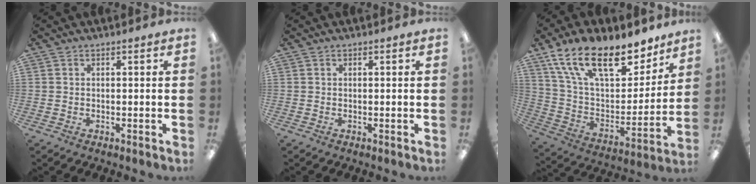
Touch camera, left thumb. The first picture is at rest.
{"total": 0.0}
{"total": 22.2, "force": [15.1, 9.7, 13.1], "torque": [-0.231, -0.088, 0.270]}